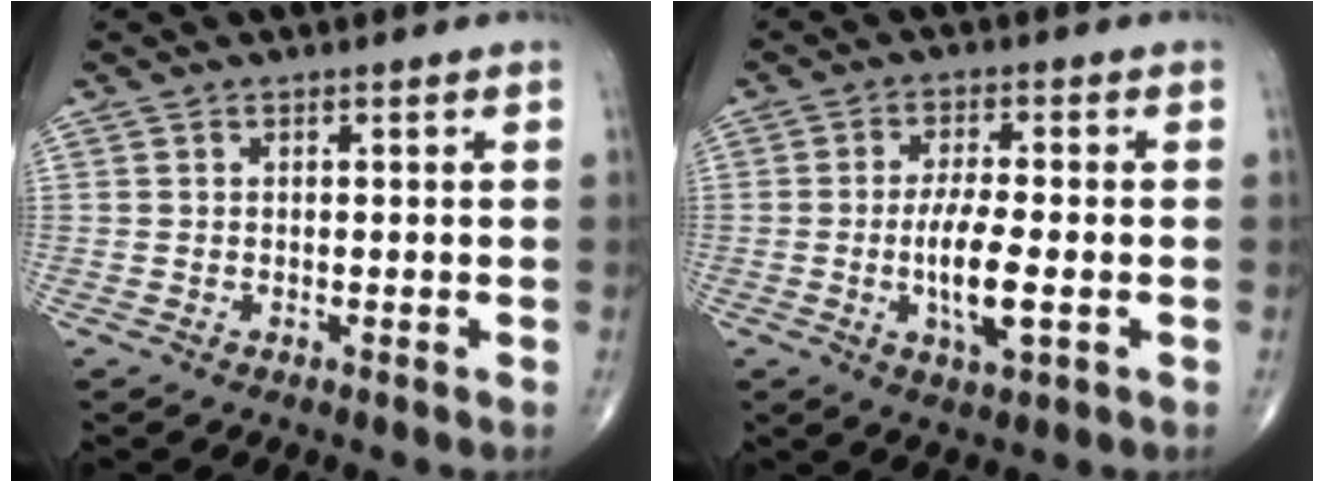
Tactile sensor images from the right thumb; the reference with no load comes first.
{"total": 8.3, "force": [-1.6, 2.4, 7.8], "torque": [-0.146, -0.003, -0.030]}